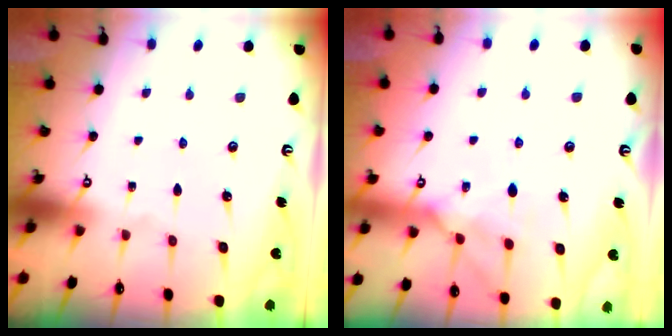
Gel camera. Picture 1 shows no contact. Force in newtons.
{"total": 12.9, "press": 12.9, "slide": 1.0}